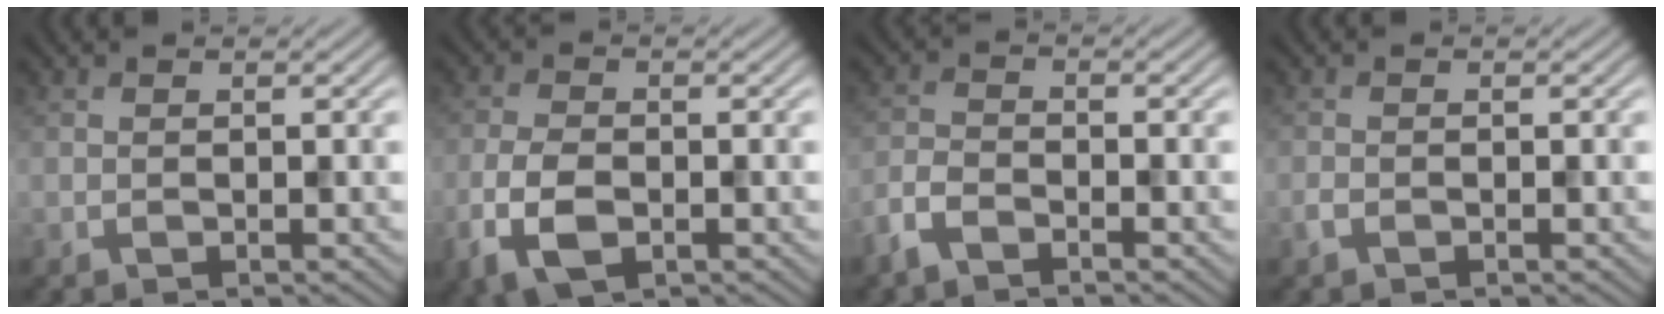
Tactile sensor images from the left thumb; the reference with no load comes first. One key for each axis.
{"total": 5.7, "fx": -2.4, "fy": 3.0, "fz": 4.2, "tx": -0.098, "ty": -0.008, "tz": -0.054}
{"total": 3.4, "fx": -2.7, "fy": 1.2, "fz": 1.8, "tx": -0.043, "ty": -0.004, "tz": -0.069}
{"total": 0.8, "fx": -0.5, "fy": 0.4, "fz": 0.4, "tx": -0.011, "ty": 0.000, "tz": -0.011}